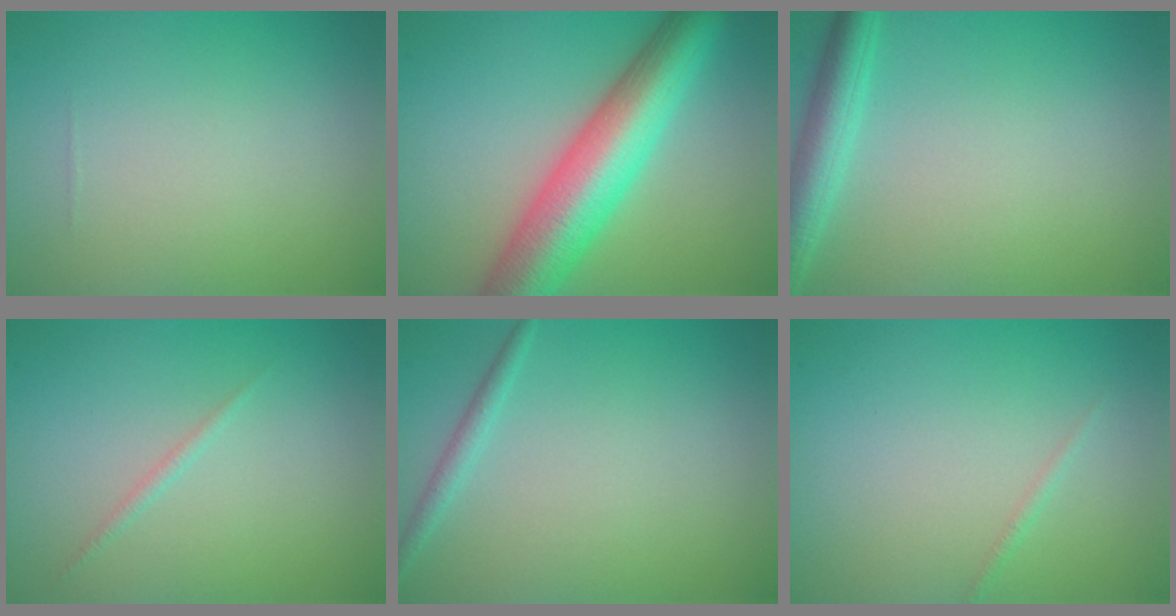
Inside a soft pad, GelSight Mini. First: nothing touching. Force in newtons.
{"total": 9.5, "press": 9.5, "slide": 0.3}
{"total": 3.4, "press": 3.4, "slide": 0.1}
{"total": 0.6, "press": 0.6, "slide": 0.1}
{"total": 1.2, "press": 1.2, "slide": 0.0}
{"total": 0.6, "press": 0.6, "slide": 0.0}